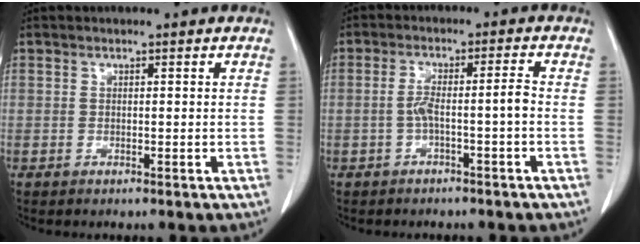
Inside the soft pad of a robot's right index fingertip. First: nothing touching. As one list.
[{"total": 4.2, "force": [-1.3, -0.1, 4.0], "torque": [-0.077, 0.018, -0.019]}]